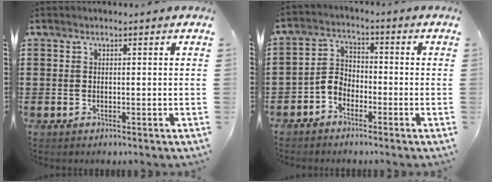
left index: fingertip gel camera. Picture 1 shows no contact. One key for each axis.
{"total": 3.8, "fx": -2.9, "fy": 2.1, "fz": 1.5, "tx": -0.046, "ty": 0.003, "tz": -0.065}